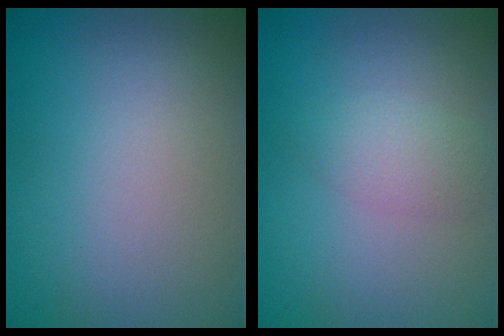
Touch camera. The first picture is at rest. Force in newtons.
{"total": 1.9, "press": 1.9, "slide": 0.1}